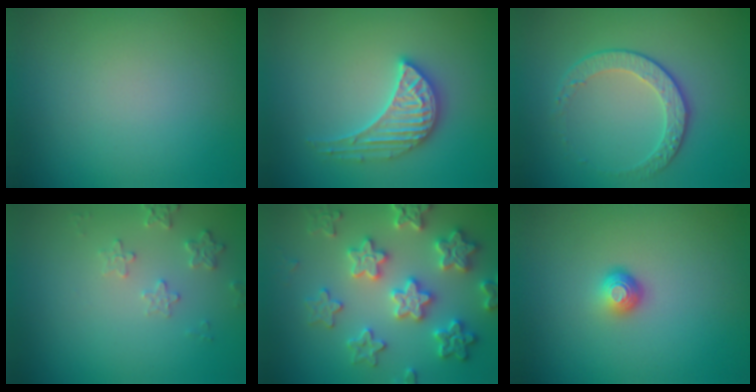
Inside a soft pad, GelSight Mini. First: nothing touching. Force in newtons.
{"total": 3.9, "press": 3.9, "slide": 0.5}
{"total": 2.4, "press": 1.9, "slide": 1.5}
{"total": 1.9, "press": 1.8, "slide": 0.2}
{"total": 6.1, "press": 6.0, "slide": 1.3}
{"total": 1.6, "press": 1.0, "slide": 1.3}